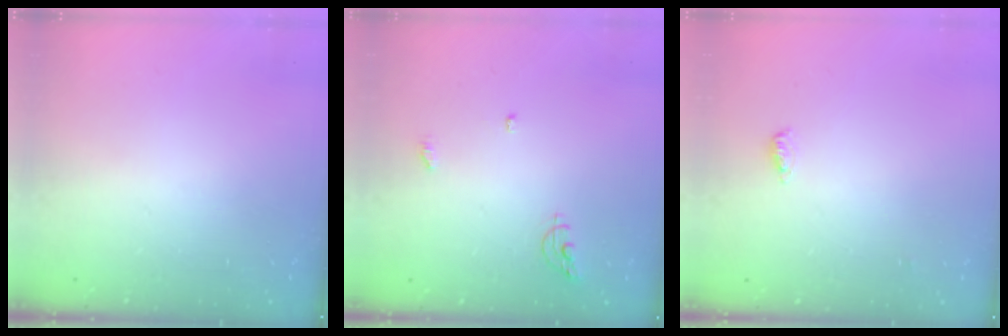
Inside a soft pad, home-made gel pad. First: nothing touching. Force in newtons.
{"total": 6.3, "press": 6.2, "slide": 0.6}
{"total": 4.0, "press": 3.9, "slide": 1.1}